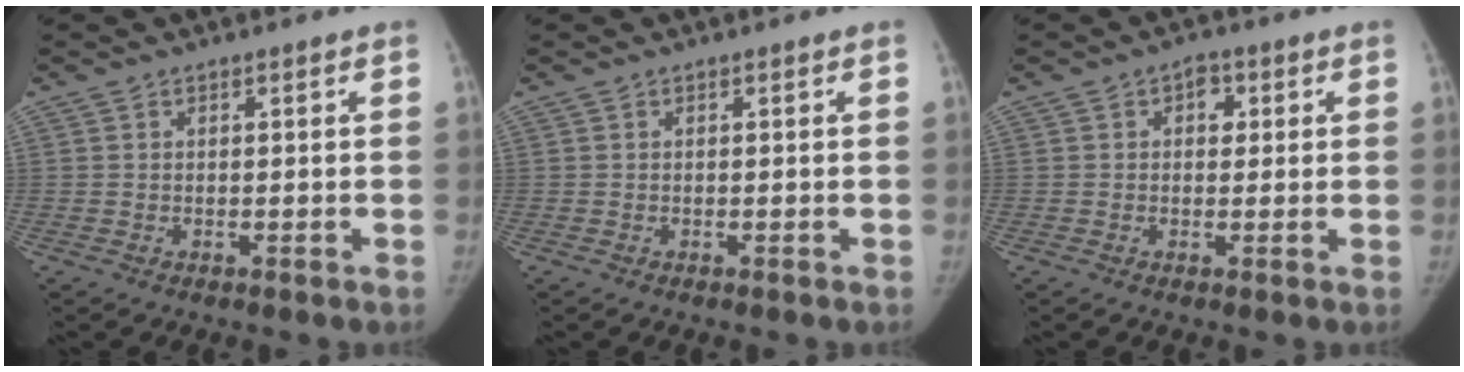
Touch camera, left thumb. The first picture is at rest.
{"total": 0.0}
{"total": 3.4, "force": [1.0, 2.5, 2.0], "torque": [-0.005, 0.002, 0.010]}